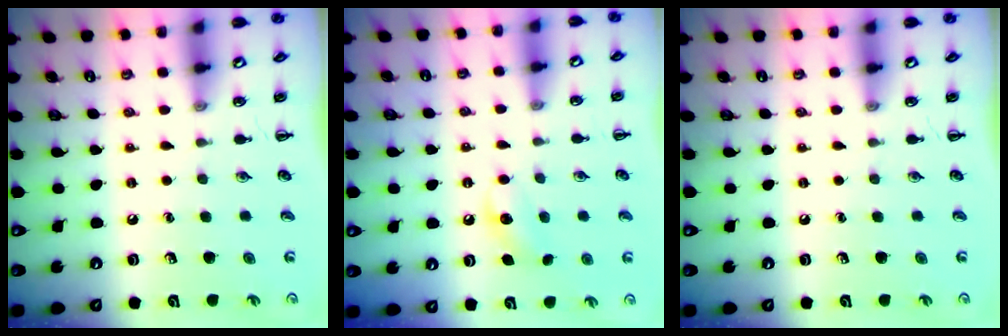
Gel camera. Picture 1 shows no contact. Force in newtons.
{"total": 8.6, "press": 8.3, "slide": 1.9}
{"total": 0.0}